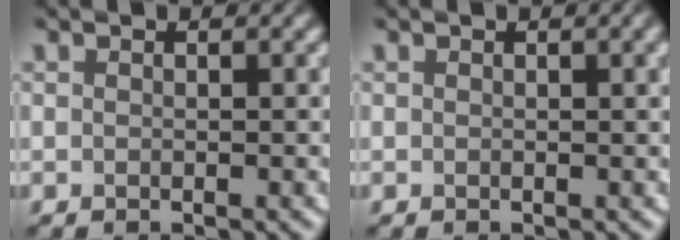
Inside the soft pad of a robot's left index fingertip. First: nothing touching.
{"total": 1.3, "force": [0.4, 0.3, 1.2], "torque": [-0.013, 0.004, 0.005]}